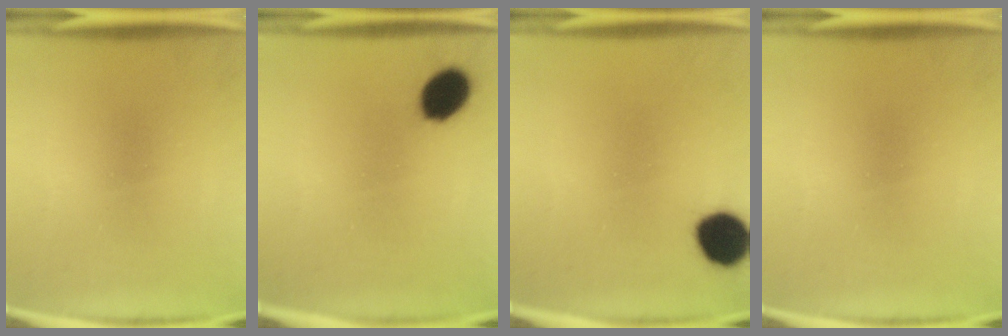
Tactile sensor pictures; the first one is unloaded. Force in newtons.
{"total": 8.4}
{"total": 10.3}
{"total": 0.0}